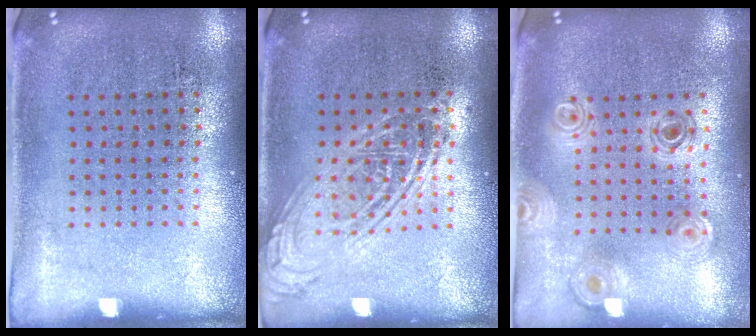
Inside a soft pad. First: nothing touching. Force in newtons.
{"total": 2.4, "press": 2.4, "slide": 0.2}
{"total": 0.8, "press": 0.8, "slide": 0.1}